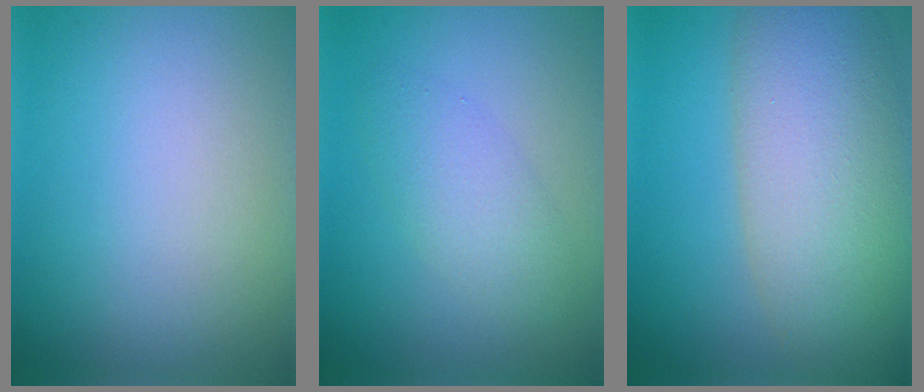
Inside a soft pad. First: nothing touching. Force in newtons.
{"total": 3.0, "press": 3.0, "slide": 0.1}
{"total": 10.7, "press": 10.7, "slide": 0.7}